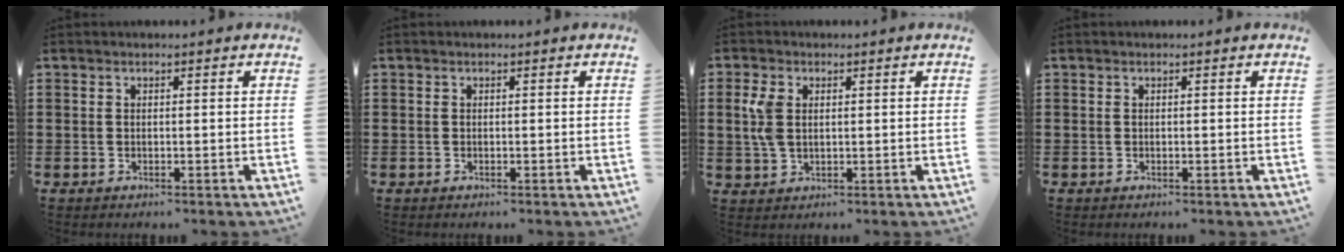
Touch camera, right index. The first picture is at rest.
{"total": 0.0}
{"total": 4.2, "force": [1.0, 2.7, 3.1], "torque": [-0.074, 0.008, 0.015]}
{"total": 0.0}